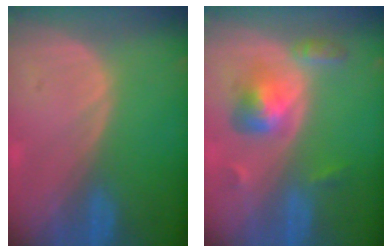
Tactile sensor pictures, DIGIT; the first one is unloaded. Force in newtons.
{"total": 6.0, "press": 5.3, "slide": 2.8}